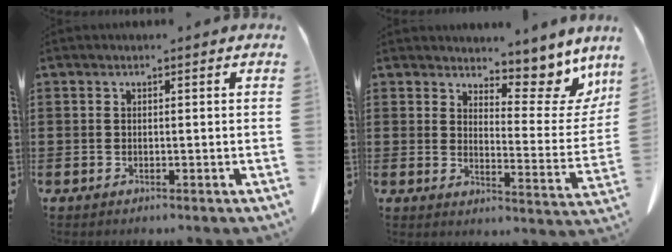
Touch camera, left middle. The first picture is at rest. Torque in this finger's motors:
{"motor_torque": [0.10, -0.14, 0.10, 0.03]}